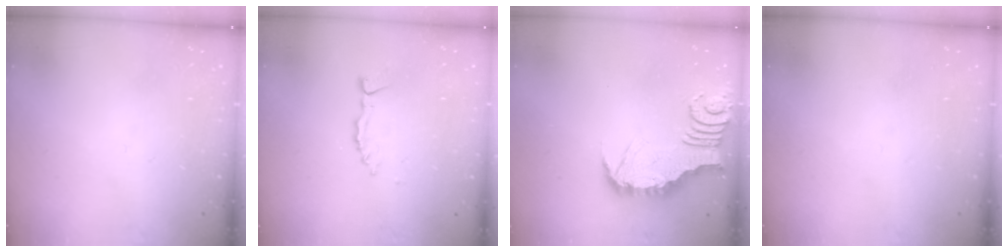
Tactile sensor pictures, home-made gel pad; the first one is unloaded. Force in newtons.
{"total": 1.3, "press": 1.3, "slide": 0.1}
{"total": 3.9, "press": 3.9, "slide": 0.4}
{"total": 0.0}